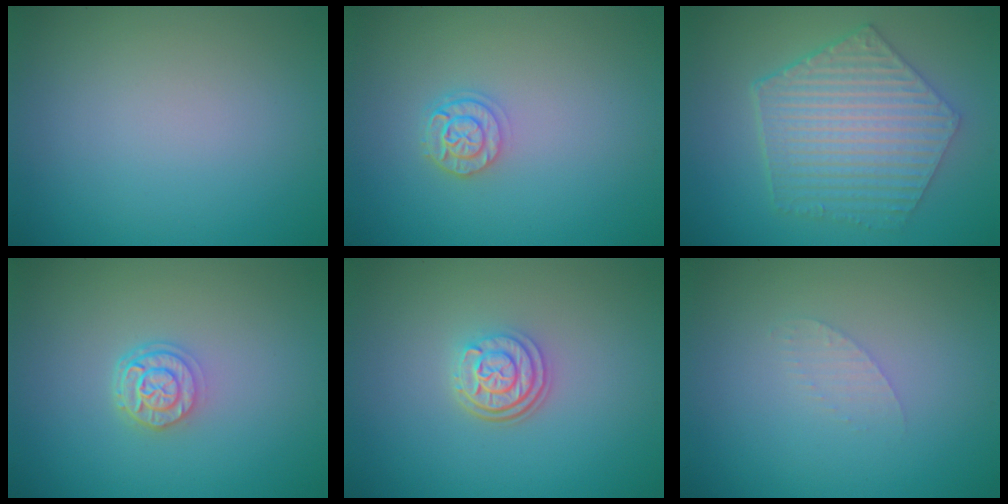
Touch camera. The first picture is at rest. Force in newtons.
{"total": 2.4, "press": 2.0, "slide": 1.3}
{"total": 6.9, "press": 5.0, "slide": 4.8}
{"total": 2.5, "press": 2.0, "slide": 1.5}
{"total": 3.0, "press": 2.4, "slide": 1.8}
{"total": 1.0, "press": 1.0, "slide": 0.1}